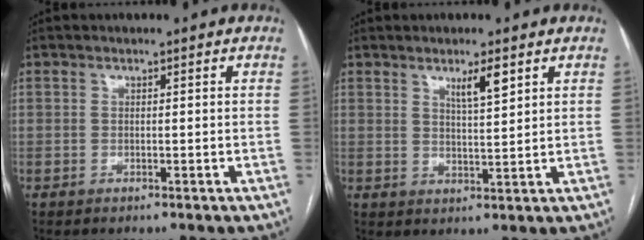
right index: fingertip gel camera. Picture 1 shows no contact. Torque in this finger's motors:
{"motor_torque": [0.14, 0.12, 0.08, 0.07]}